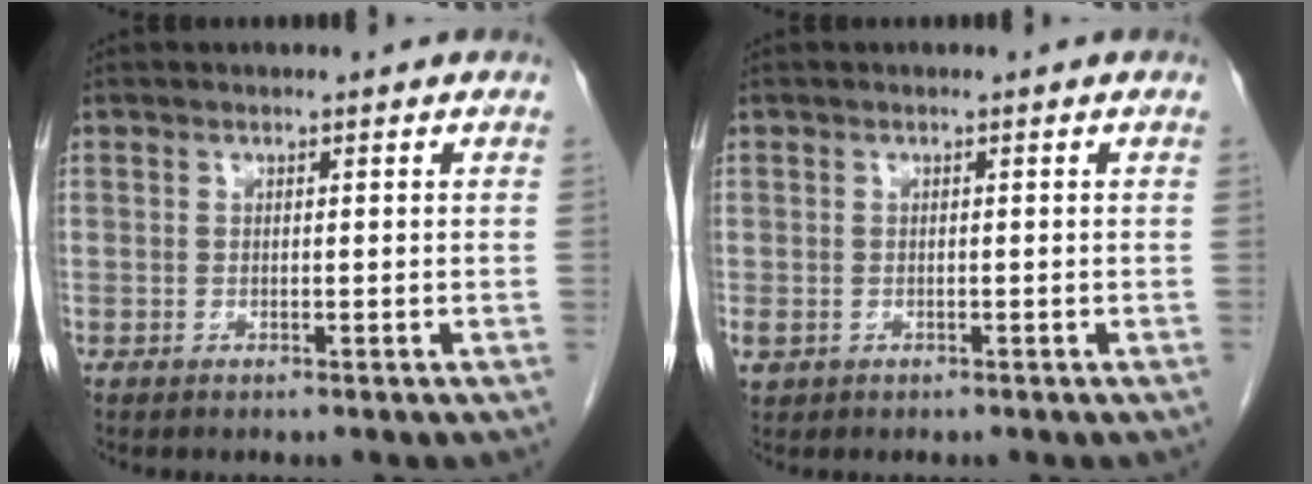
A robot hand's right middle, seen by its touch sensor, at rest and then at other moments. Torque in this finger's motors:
{"motor_torque": [0.45, -0.38, 0.09, 0.07]}